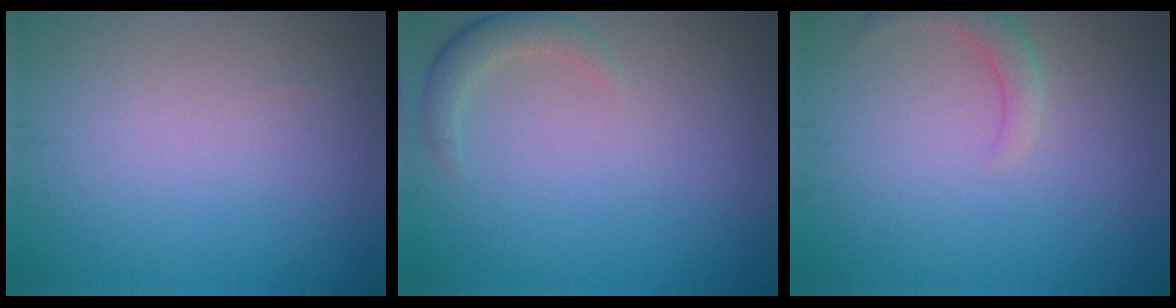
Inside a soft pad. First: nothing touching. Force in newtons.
{"total": 1.9, "press": 1.9, "slide": 0.3}
{"total": 1.9, "press": 1.8, "slide": 0.1}